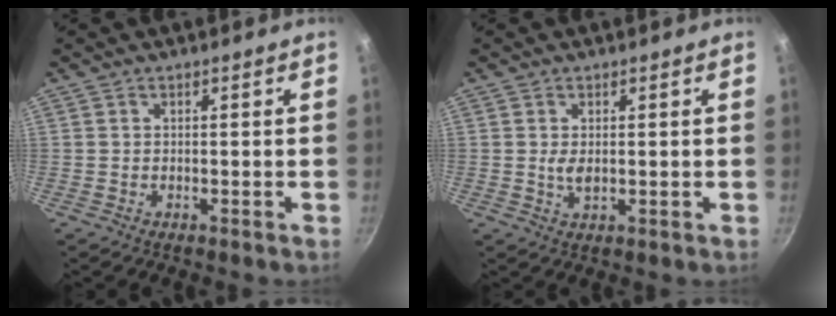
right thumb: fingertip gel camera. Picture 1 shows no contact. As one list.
[{"total": 1.0, "force": [0.1, 0.2, 1.0], "torque": [-0.020, -0.002, -0.001]}]